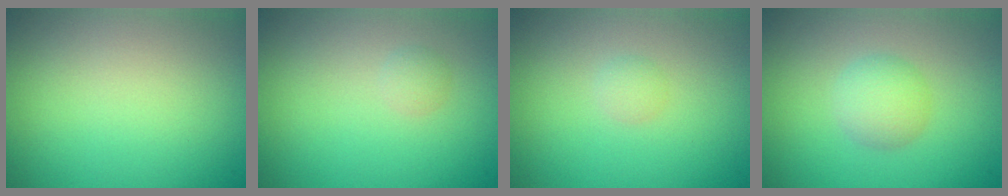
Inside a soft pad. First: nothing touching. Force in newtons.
{"total": 0.7, "press": 0.7, "slide": 0.0}
{"total": 0.9, "press": 0.9, "slide": 0.0}
{"total": 2.5, "press": 2.5, "slide": 0.1}